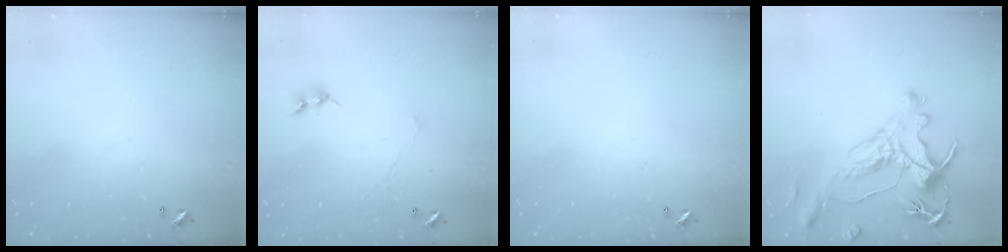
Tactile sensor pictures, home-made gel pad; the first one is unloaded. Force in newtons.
{"total": 1.0, "press": 0.8, "slide": 0.6}
{"total": 0.0}
{"total": 1.9, "press": 1.4, "slide": 1.2}